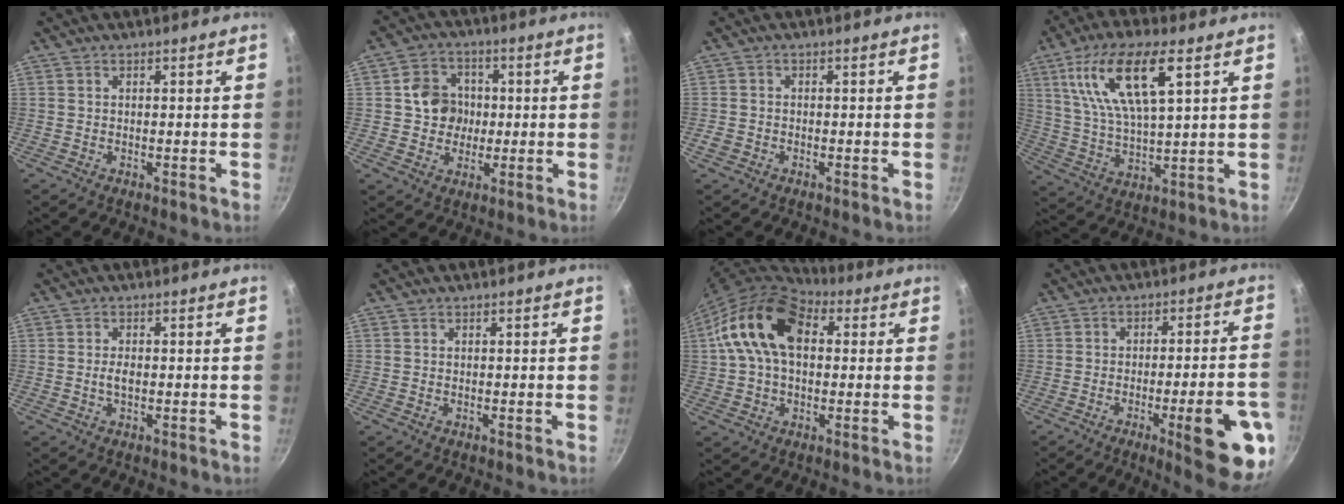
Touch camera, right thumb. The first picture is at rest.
{"total": 8.5, "force": [0.6, 7.6, 3.7], "torque": [-0.031, 0.010, 0.005]}
{"total": 2.1, "force": [-1.0, 1.7, 0.9], "torque": [-0.018, 0.007, -0.016]}
{"total": 16.5, "force": [6.9, 5.5, 13.9], "torque": [-0.262, -0.014, 0.134]}
{"total": 1.9, "force": [-0.2, 0.9, 1.7], "torque": [-0.031, 0.004, -0.005]}
{"total": 0.0}
{"total": 16.4, "force": [2.9, 10.7, 12.0], "torque": [-0.193, 0.028, 0.032]}
{"total": 16.0, "force": [-6.2, 3.2, 14.4], "torque": [-0.163, 0.024, -0.079]}